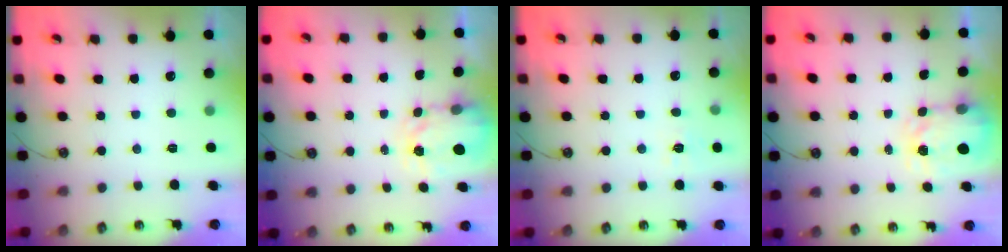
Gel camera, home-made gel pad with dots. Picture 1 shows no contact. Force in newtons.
{"total": 3.4, "press": 3.3, "slide": 0.4}
{"total": 5.8, "press": 5.7, "slide": 0.5}
{"total": 3.9, "press": 3.9, "slide": 0.6}